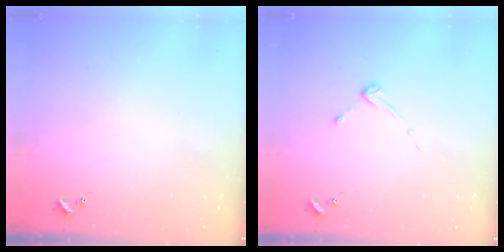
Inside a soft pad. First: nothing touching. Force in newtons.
{"total": 2.6, "press": 2.6, "slide": 0.4}